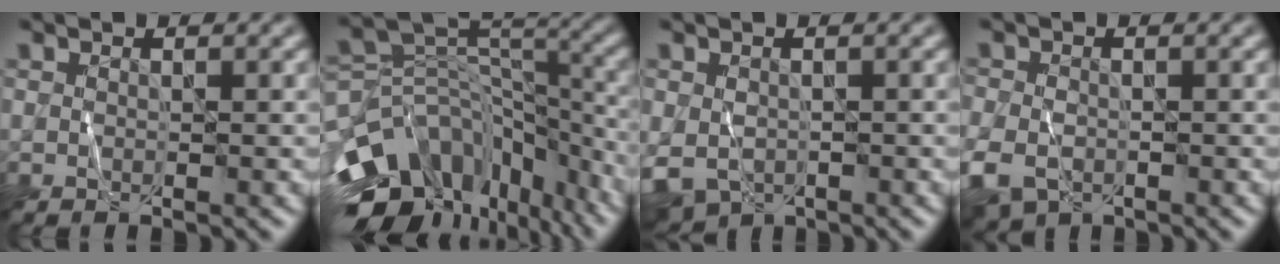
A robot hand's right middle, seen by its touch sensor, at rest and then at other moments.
{"total": 13.5, "force": [-7.4, 8.0, 7.9], "torque": [-0.176, 0.001, -0.104]}
{"total": 4.1, "force": [-1.6, 2.9, 2.5], "torque": [-0.053, -0.014, -0.029]}
{"total": 4.6, "force": [-2.2, 3.2, 2.5], "torque": [-0.061, -0.014, -0.046]}